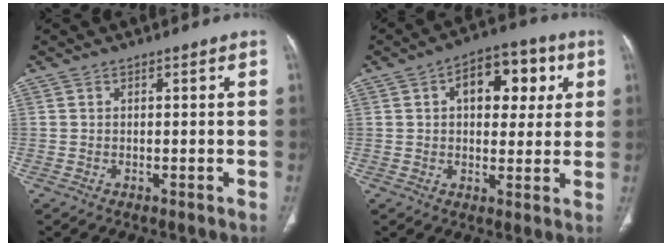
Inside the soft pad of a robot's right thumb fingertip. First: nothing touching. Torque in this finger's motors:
{"motor_torque": [0.56, 2.08, 0.88, -0.01, 0.05]}